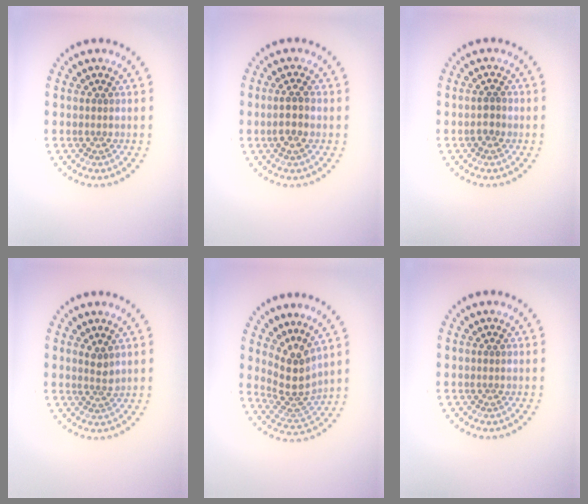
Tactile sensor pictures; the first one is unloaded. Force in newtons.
{"total": 2.0, "press": 1.9, "slide": 0.7}
{"total": 1.3, "press": 1.2, "slide": 0.5}
{"total": 1.4, "press": 1.1, "slide": 0.8}
{"total": 3.9, "press": 2.7, "slide": 2.8}
{"total": 0.0}